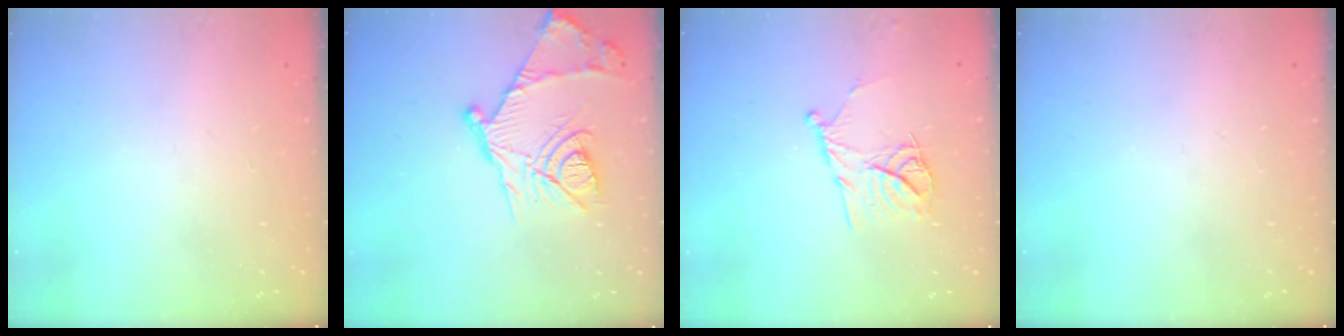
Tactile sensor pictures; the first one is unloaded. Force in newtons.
{"total": 17.6, "press": 17.6, "slide": 1.2}
{"total": 11.8, "press": 11.8, "slide": 0.9}
{"total": 0.0}